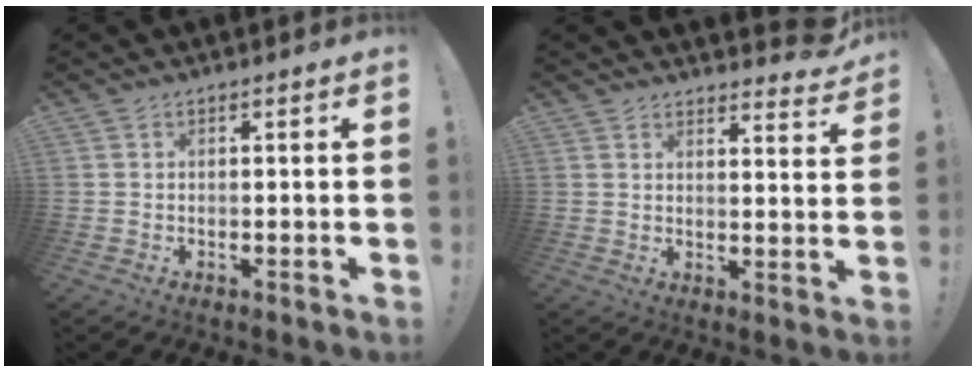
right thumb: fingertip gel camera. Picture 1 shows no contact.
{"total": 4.5, "force": [4.0, 1.4, 1.6], "torque": [-0.005, -0.039, 0.069]}